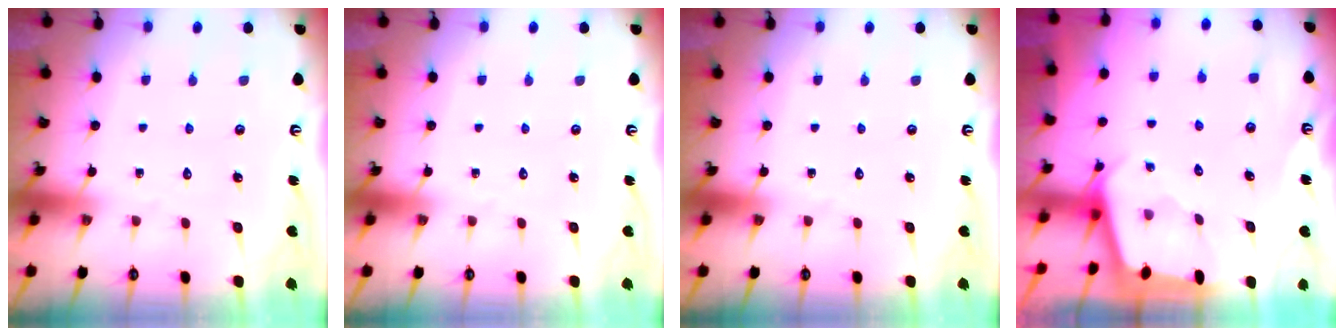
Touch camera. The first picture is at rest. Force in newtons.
{"total": 0.0}
{"total": 0.0}
{"total": 2.0, "press": 2.0, "slide": 0.2}